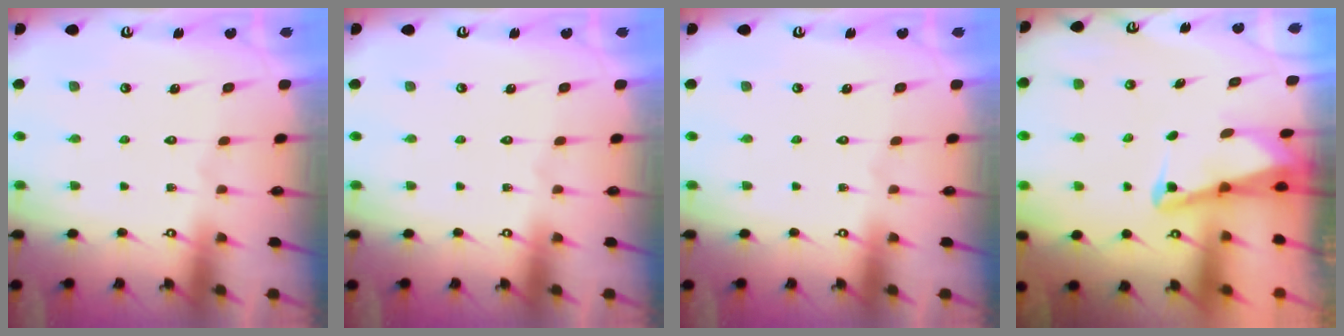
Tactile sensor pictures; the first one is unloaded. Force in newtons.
{"total": 0.0}
{"total": 0.0}
{"total": 2.5, "press": 2.4, "slide": 0.6}